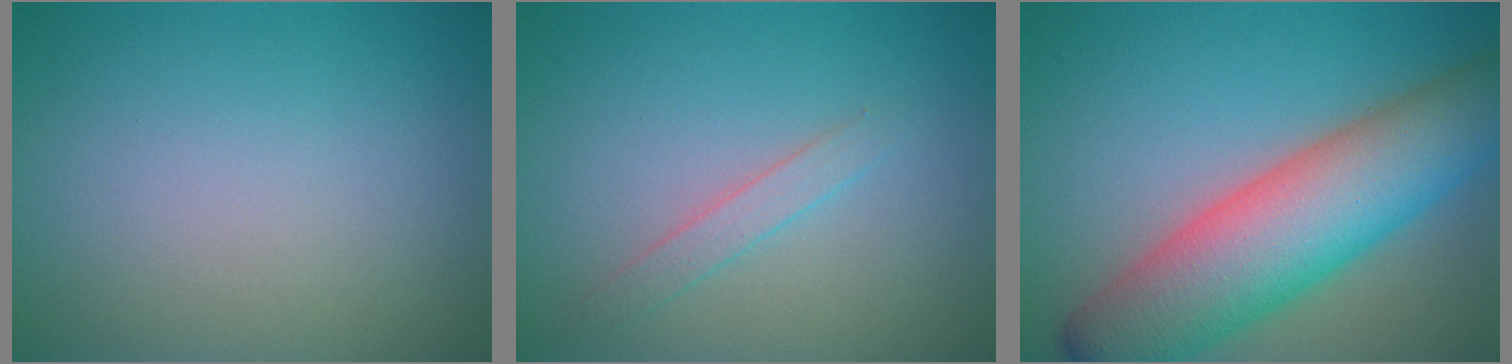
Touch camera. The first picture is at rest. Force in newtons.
{"total": 1.5, "press": 1.5, "slide": 0.1}
{"total": 11.2, "press": 11.2, "slide": 0.3}